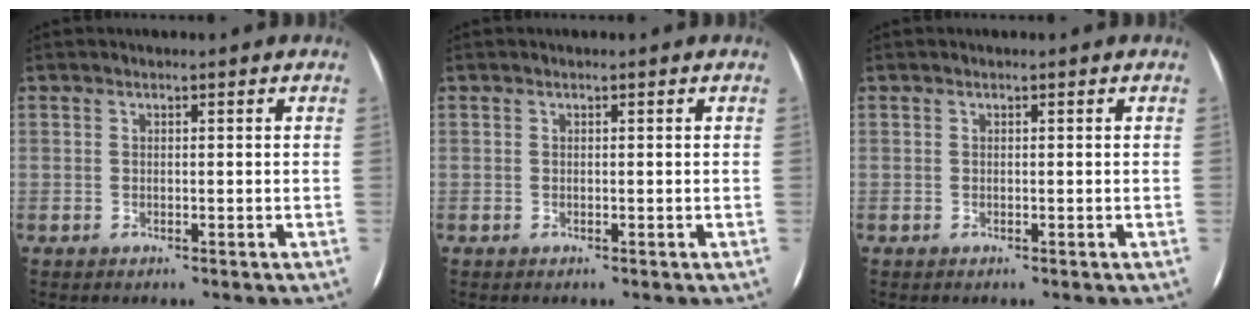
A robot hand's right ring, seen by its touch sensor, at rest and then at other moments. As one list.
[{"total": 0.0}, {"total": 0.0}]